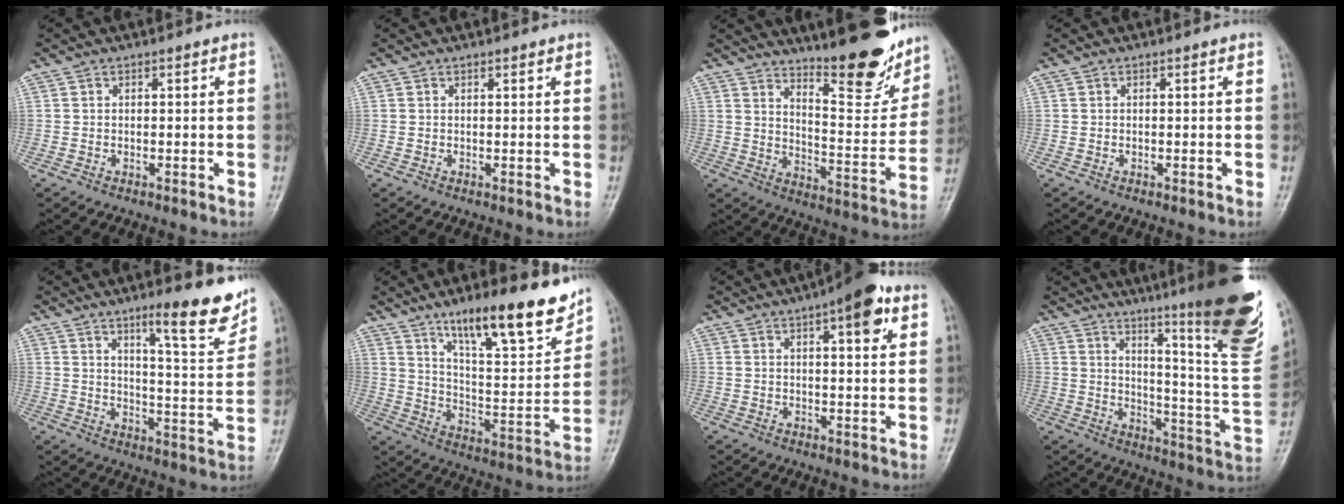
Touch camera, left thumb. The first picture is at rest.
{"total": 0.8, "force": [0.7, 0.2, 0.3], "torque": [-0.007, -0.005, 0.011]}
{"total": 18.3, "force": [14.4, 4.7, 10.3], "torque": [-0.111, -0.113, 0.213]}
{"total": 0.0}
{"total": 13.2, "force": [9.1, 2.1, 9.3], "torque": [-0.107, -0.065, 0.136]}
{"total": 20.3, "force": [13.9, 4.8, 14.0], "torque": [-0.181, -0.073, 0.228]}
{"total": 9.3, "force": [4.6, 2.8, 7.5], "torque": [-0.089, -0.009, 0.059]}
{"total": 26.9, "force": [16.9, 2.9, 20.8], "torque": [-0.258, -0.099, 0.234]}